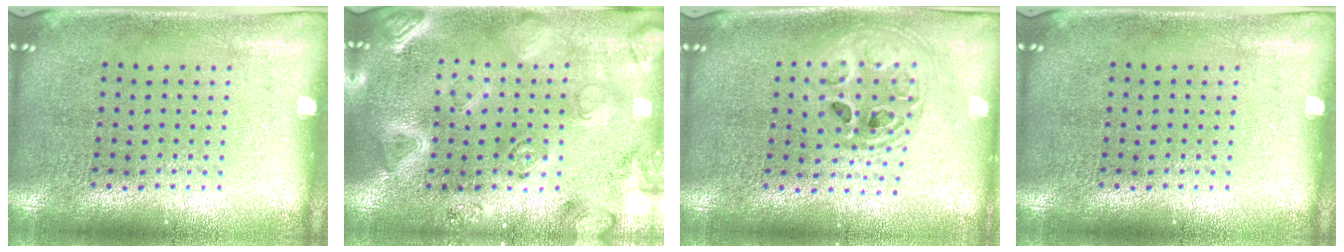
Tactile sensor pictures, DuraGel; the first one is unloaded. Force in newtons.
{"total": 3.1, "press": 3.0, "slide": 0.9}
{"total": 1.8, "press": 1.5, "slide": 1.0}
{"total": 0.0}